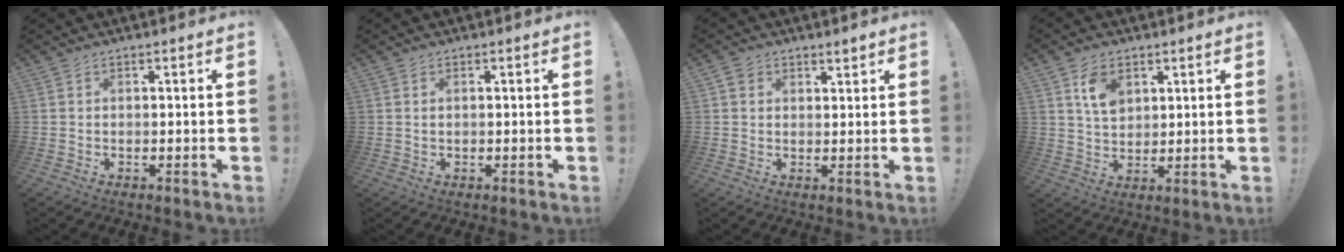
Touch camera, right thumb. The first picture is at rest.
{"total": 0.6, "force": [0.5, 0.2, 0.2], "torque": [-0.005, 0.002, 0.008]}
{"total": 3.1, "force": [2.4, 1.9, 0.8], "torque": [0.002, -0.010, 0.041]}
{"total": 8.0, "force": [3.8, 5.6, 4.2], "torque": [-0.063, -0.010, 0.070]}